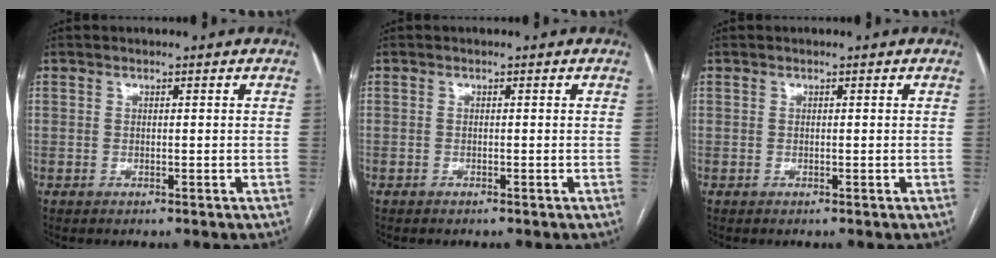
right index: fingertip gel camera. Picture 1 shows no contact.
{"total": 0.0}
{"total": 0.0}